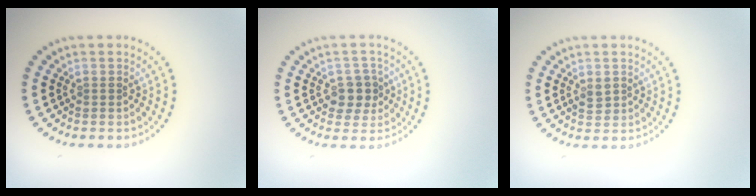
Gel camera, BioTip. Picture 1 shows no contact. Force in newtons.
{"total": 2.7, "press": 2.5, "slide": 1.0}
{"total": 1.5, "press": 1.5, "slide": 0.3}